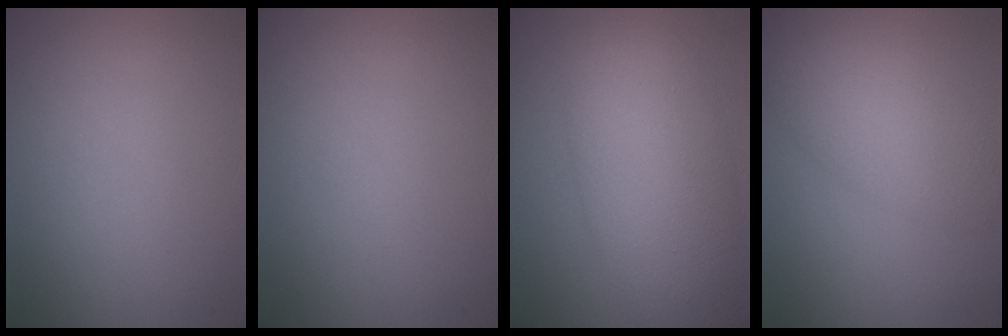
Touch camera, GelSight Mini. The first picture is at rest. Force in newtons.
{"total": 0.0}
{"total": 8.3, "press": 8.3, "slide": 0.2}
{"total": 4.7, "press": 4.7, "slide": 0.1}